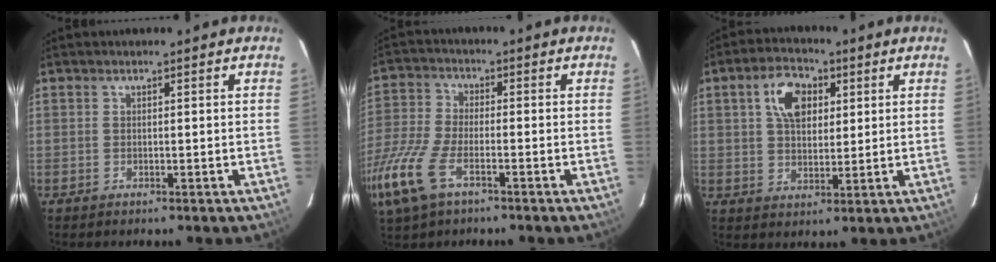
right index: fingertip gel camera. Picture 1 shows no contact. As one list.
[{"total": 15.8, "force": [-8.4, 7.1, 11.3], "torque": [-0.270, -0.036, -0.174]}, {"total": 8.7, "force": [3.0, 5.5, 6.0], "torque": [-0.103, 0.025, 0.054]}]